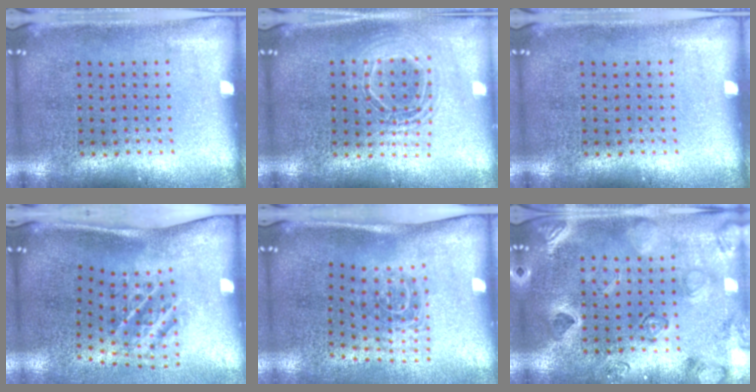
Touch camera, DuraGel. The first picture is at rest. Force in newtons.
{"total": 1.5, "press": 1.3, "slide": 0.8}
{"total": 0.0}
{"total": 2.3, "press": 1.3, "slide": 1.9}
{"total": 1.8, "press": 1.2, "slide": 1.3}
{"total": 2.4, "press": 2.3, "slide": 0.6}